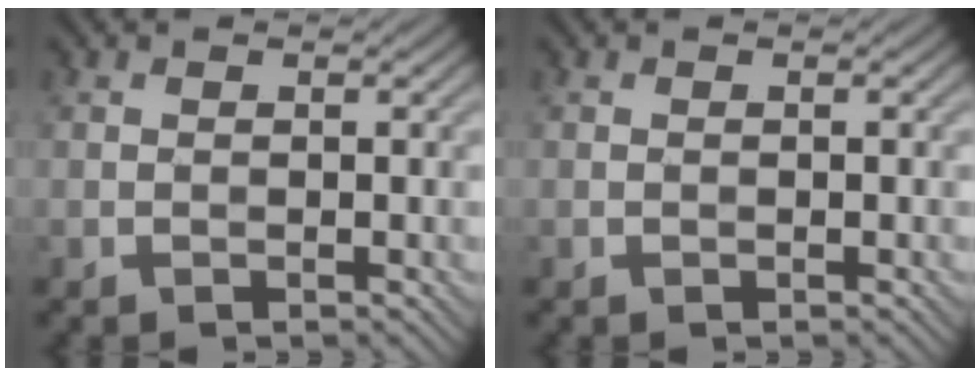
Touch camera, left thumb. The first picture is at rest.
{"total": 0.0}